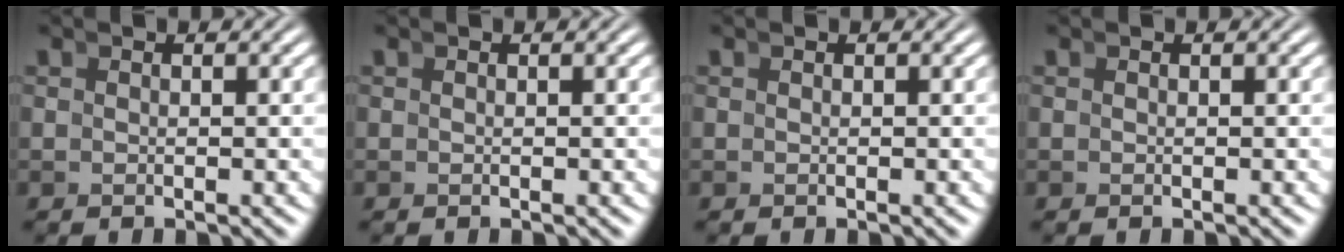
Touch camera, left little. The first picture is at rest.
{"total": 0.0}
{"total": 0.0}
{"total": 0.0}